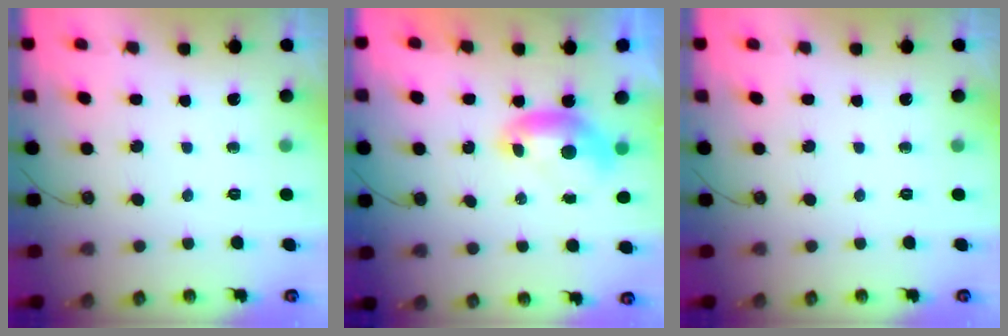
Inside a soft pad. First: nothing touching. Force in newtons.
{"total": 0.0}
{"total": 0.0}